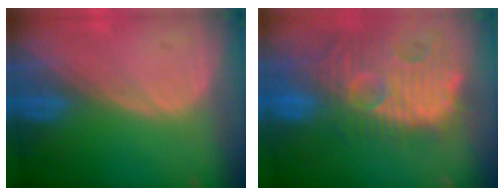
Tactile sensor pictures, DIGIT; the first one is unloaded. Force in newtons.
{"total": 13.7, "press": 12.3, "slide": 5.9}